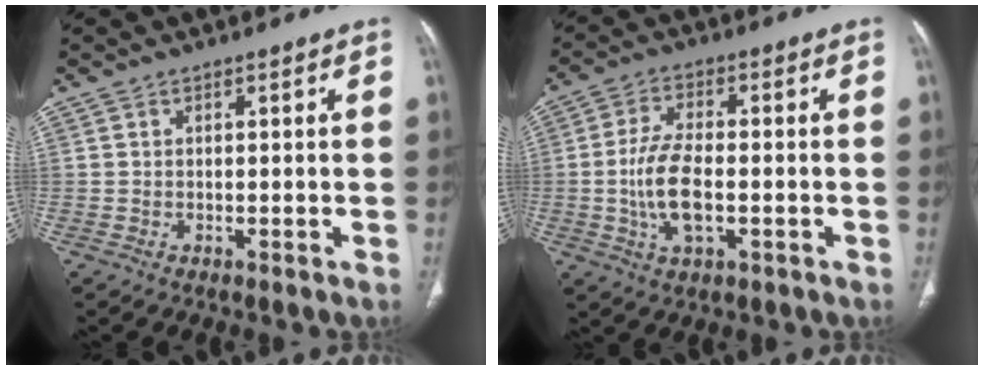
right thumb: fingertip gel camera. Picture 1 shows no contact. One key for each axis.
{"total": 9.6, "fx": -1.5, "fy": 4.4, "fz": 8.4, "tx": -0.171, "ty": 0.008, "tz": -0.028}